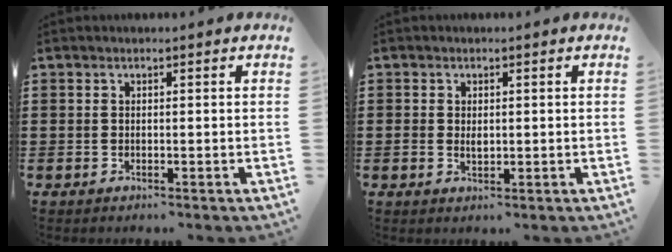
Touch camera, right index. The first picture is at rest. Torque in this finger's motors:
{"motor_torque": [0.12, 0.09, 0.01, 0.03]}